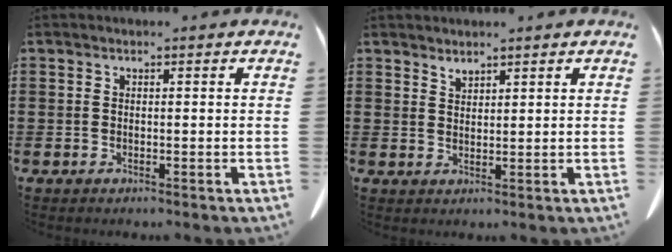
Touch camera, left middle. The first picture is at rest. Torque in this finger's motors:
{"motor_torque": [0.50, 0.38, 0.00, 0.01]}